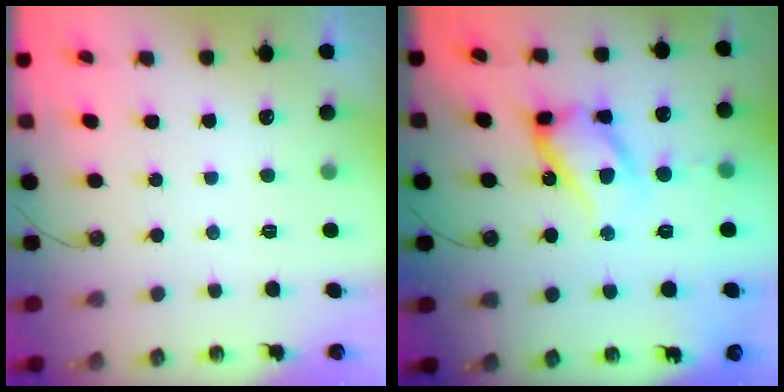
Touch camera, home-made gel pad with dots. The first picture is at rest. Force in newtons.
{"total": 16.3, "press": 16.2, "slide": 1.4}